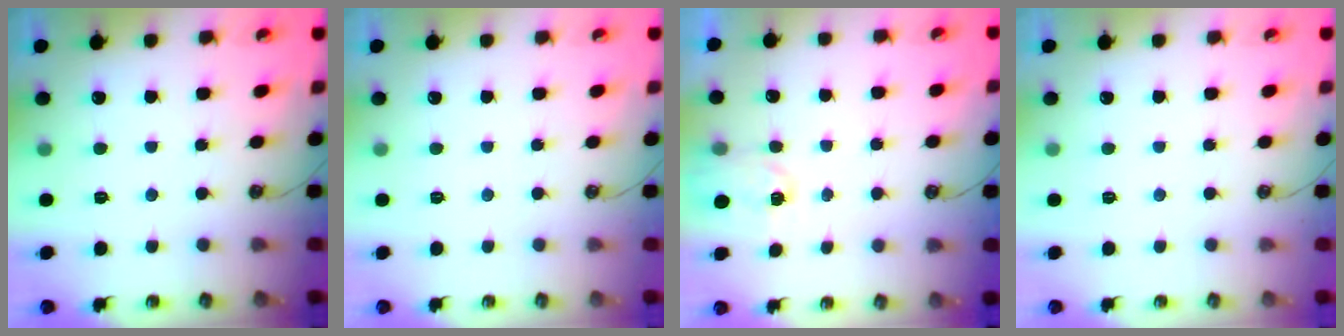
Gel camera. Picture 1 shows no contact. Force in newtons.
{"total": 0.0}
{"total": 2.5, "press": 2.4, "slide": 0.4}
{"total": 0.0}